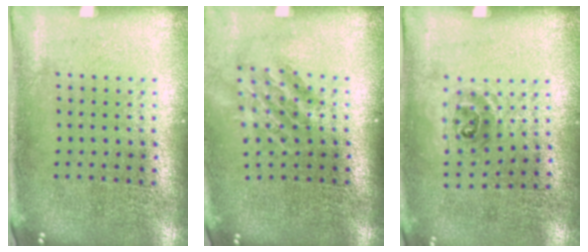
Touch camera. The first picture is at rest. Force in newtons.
{"total": 1.5, "press": 1.1, "slide": 1.0}
{"total": 1.0, "press": 0.7, "slide": 0.7}